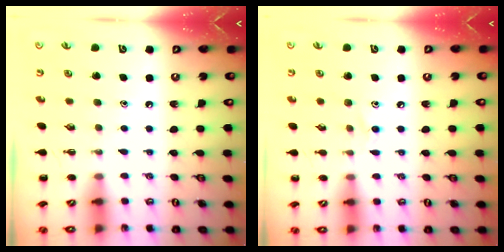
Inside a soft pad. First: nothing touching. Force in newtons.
{"total": 7.0, "press": 6.6, "slide": 2.4}